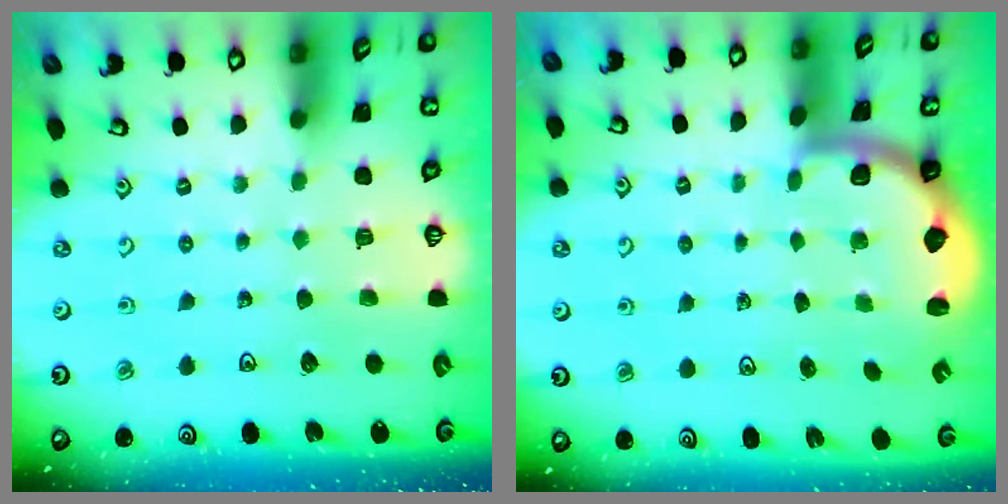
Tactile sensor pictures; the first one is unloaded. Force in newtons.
{"total": 2.0, "press": 1.9, "slide": 0.5}